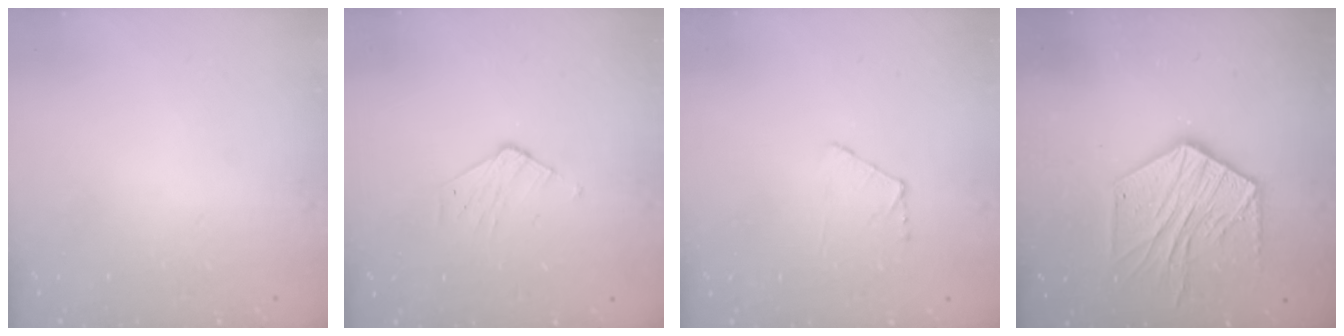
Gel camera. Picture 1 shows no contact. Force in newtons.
{"total": 3.6, "press": 3.6, "slide": 0.3}
{"total": 3.8, "press": 3.8, "slide": 0.4}
{"total": 15.1, "press": 15.0, "slide": 0.7}